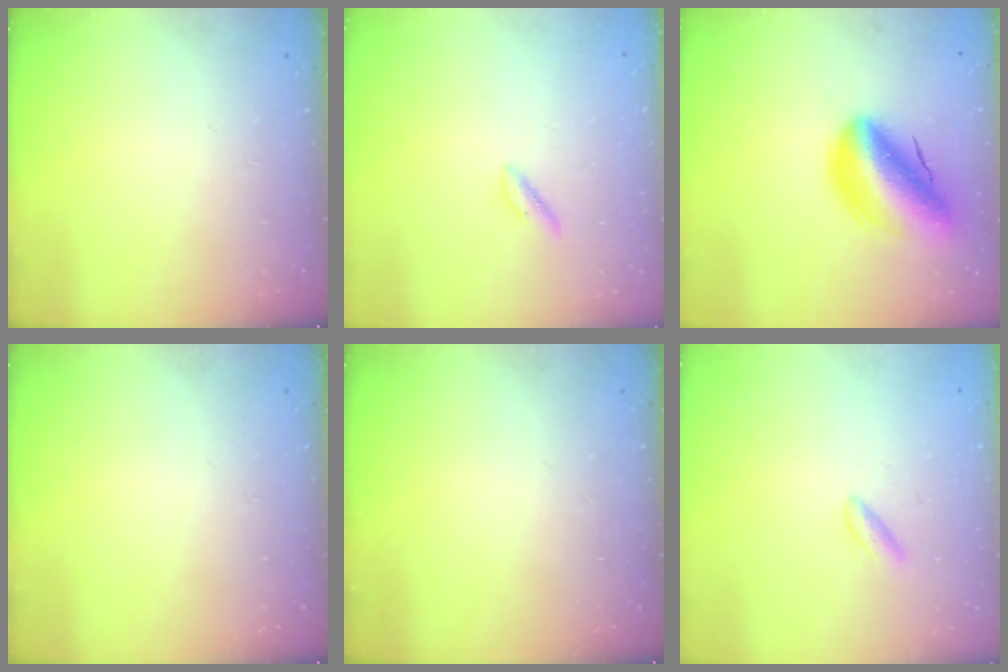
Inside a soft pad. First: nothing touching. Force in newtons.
{"total": 2.1, "press": 1.7, "slide": 1.3}
{"total": 13.9, "press": 13.2, "slide": 4.3}
{"total": 0.0}
{"total": 0.0}
{"total": 2.7, "press": 2.4, "slide": 1.1}